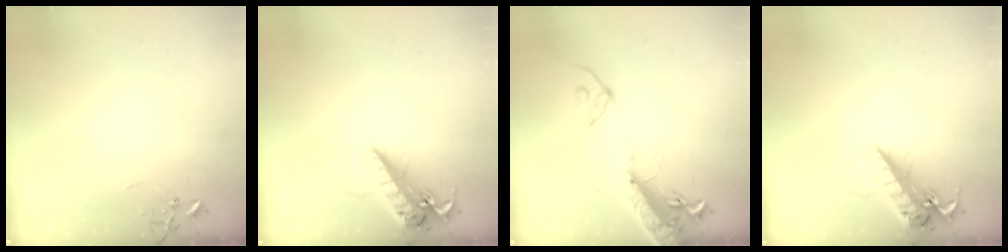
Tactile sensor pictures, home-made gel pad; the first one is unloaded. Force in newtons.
{"total": 17.4, "press": 17.1, "slide": 3.3}
{"total": 16.3, "press": 15.8, "slide": 4.0}
{"total": 17.4, "press": 17.1, "slide": 3.3}